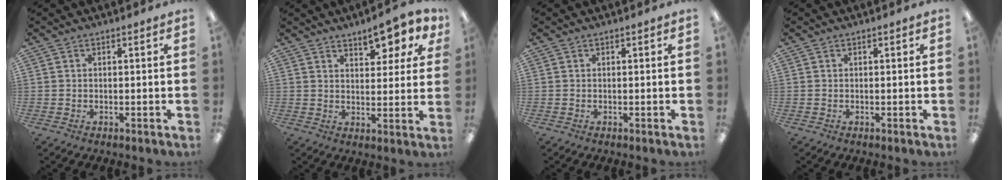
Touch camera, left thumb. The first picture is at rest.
{"total": 7.6, "force": [5.9, 2.8, 3.9], "torque": [-0.037, -0.036, 0.098]}
{"total": 0.0}
{"total": 0.0}